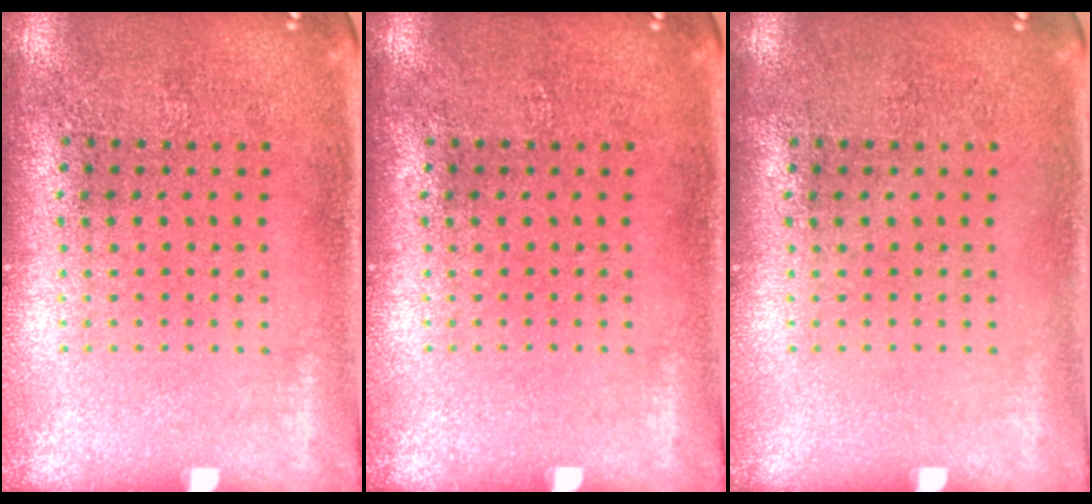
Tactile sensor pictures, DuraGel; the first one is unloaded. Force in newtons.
{"total": 0.0}
{"total": 0.0}